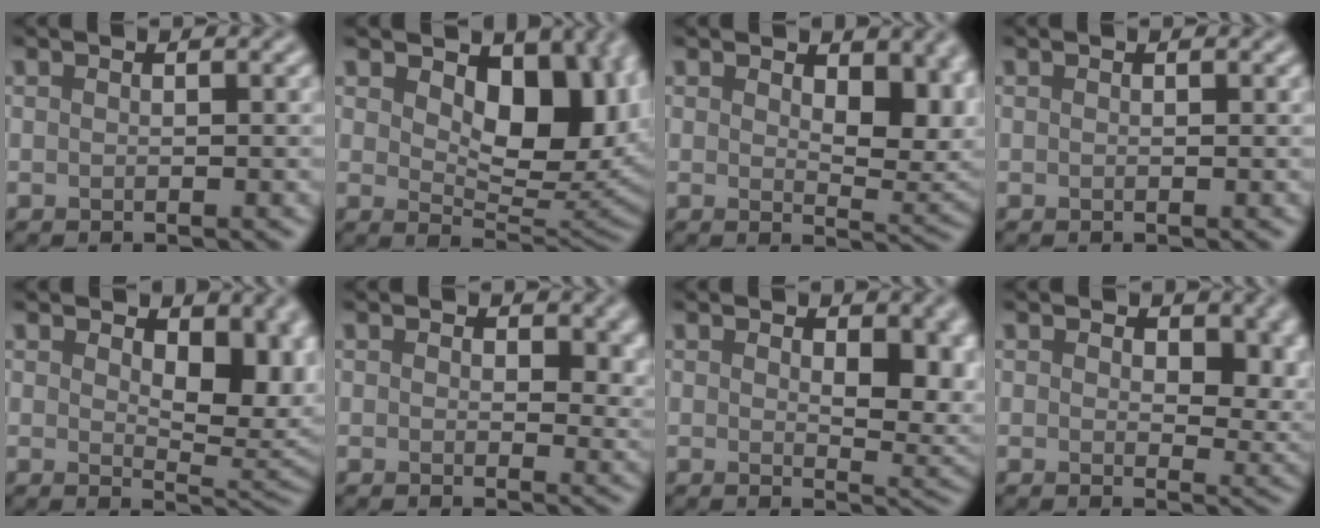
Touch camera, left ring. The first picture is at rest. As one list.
[{"total": 10.4, "force": [2.8, 6.0, 8.0], "torque": [-0.118, -0.016, 0.049]}, {"total": 6.3, "force": [2.1, 3.4, 4.8], "torque": [-0.067, -0.011, 0.034]}, {"total": 0.0}, {"total": 6.9, "force": [1.9, 3.8, 5.4], "torque": [-0.079, -0.012, 0.030]}, {"total": 3.7, "force": [1.3, 2.3, 2.6], "torque": [-0.031, -0.010, 0.013]}, {"total": 5.8, "force": [1.5, 3.2, 4.6], "torque": [-0.058, -0.012, 0.031]}, {"total": 5.6, "force": [1.6, 3.4, 4.1], "torque": [-0.056, -0.011, 0.023]}]